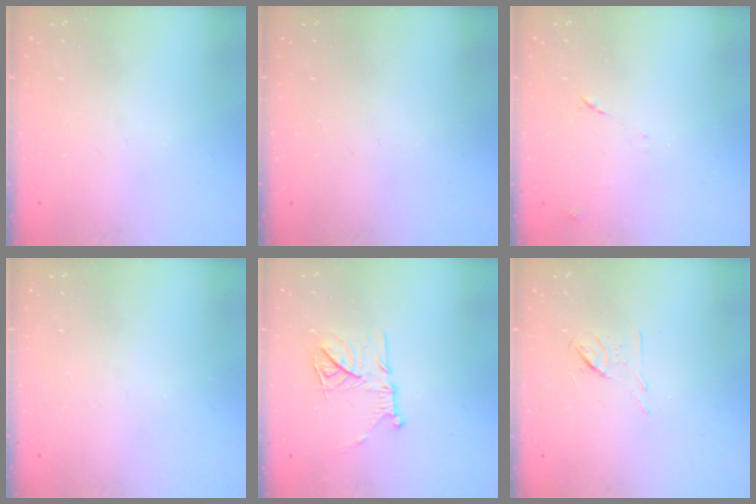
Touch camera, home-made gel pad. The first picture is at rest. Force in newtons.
{"total": 0.0}
{"total": 8.5, "press": 8.5, "slide": 0.7}
{"total": 0.0}
{"total": 14.9, "press": 14.8, "slide": 1.4}
{"total": 5.8, "press": 5.7, "slide": 1.2}